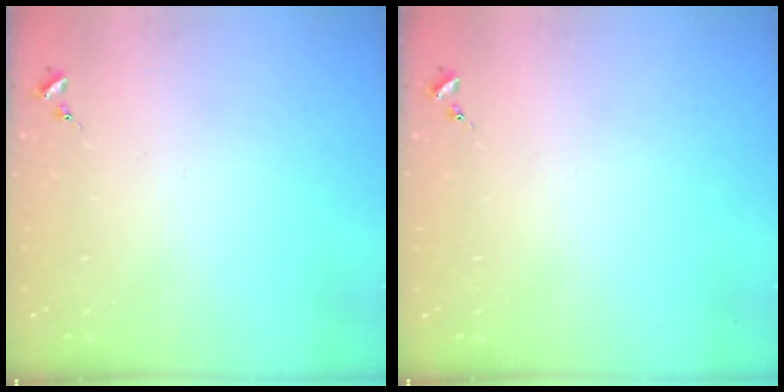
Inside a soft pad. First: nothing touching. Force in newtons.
{"total": 0.0}